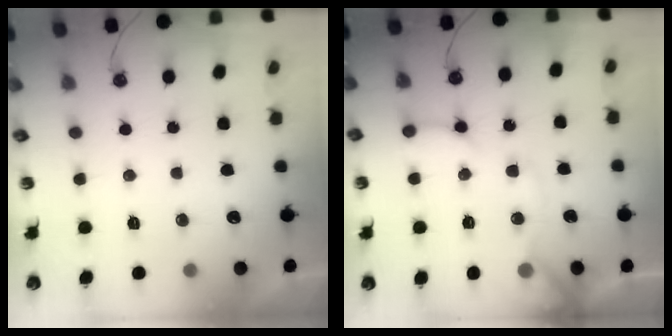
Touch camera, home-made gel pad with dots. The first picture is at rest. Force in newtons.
{"total": 11.5, "press": 11.3, "slide": 1.5}